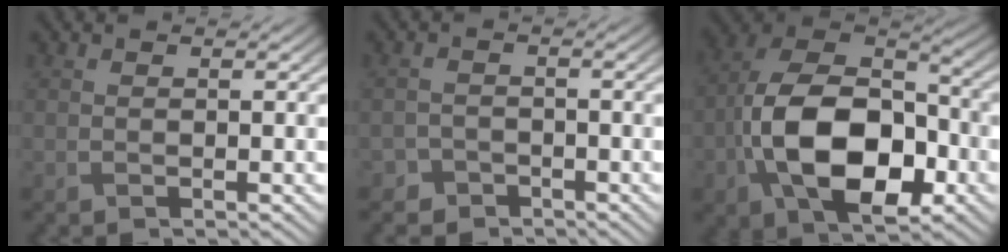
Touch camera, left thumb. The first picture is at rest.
{"total": 2.2, "force": [-1.7, 1.3, 0.0], "torque": [0.006, 0.003, -0.036]}
{"total": 15.8, "force": [-4.8, 9.4, 11.8], "torque": [-0.219, -0.011, -0.098]}